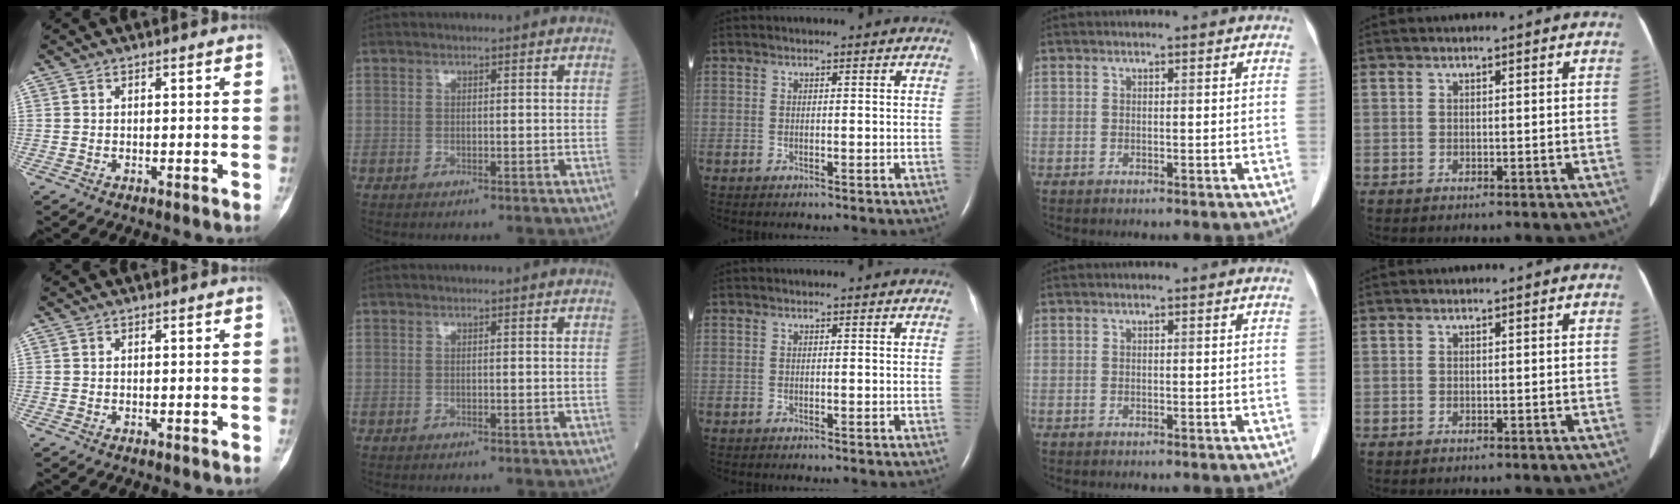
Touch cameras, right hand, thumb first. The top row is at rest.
{}